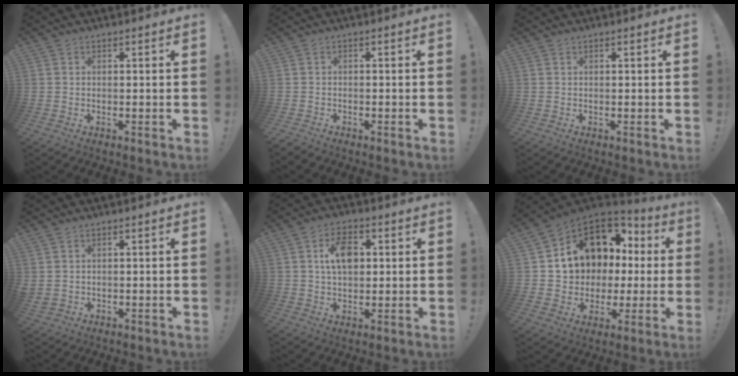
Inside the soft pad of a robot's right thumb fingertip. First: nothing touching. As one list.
[{"total": 1.2, "force": [-0.9, 0.7, -0.1], "torque": [0.004, 0.006, -0.018]}, {"total": 0.0}, {"total": 1.8, "force": [0.9, 1.1, 1.0], "torque": [-0.017, -0.003, 0.017]}, {"total": 8.9, "force": [2.1, 5.7, 6.5], "torque": [-0.090, 0.002, 0.035]}, {"total": 11.4, "force": [5.9, 8.2, 5.3], "torque": [-0.091, -0.055, 0.125]}]